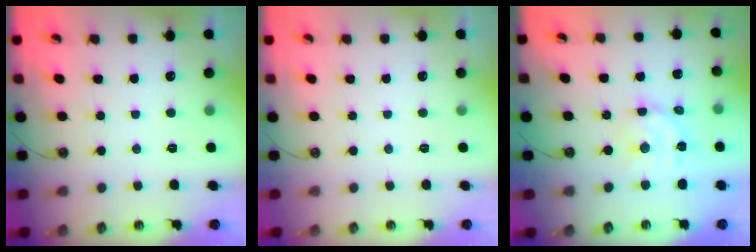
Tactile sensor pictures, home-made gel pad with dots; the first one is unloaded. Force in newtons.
{"total": 0.0}
{"total": 10.2, "press": 10.2, "slide": 0.7}